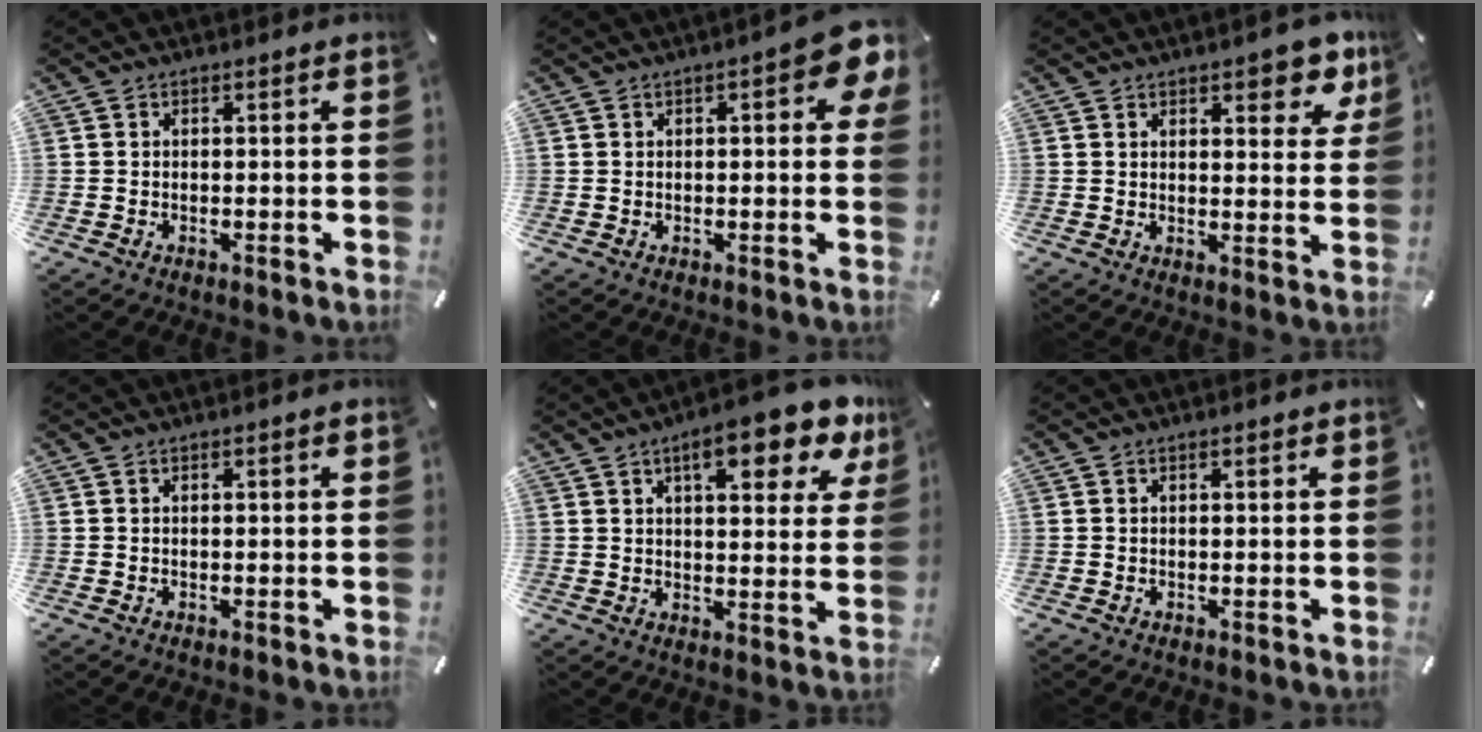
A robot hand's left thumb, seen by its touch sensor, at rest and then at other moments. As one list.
[{"total": 8.2, "force": [2.8, 3.0, 7.1], "torque": [-0.094, -0.007, 0.044]}, {"total": 7.9, "force": [5.3, 3.5, 4.8], "torque": [-0.048, -0.031, 0.085]}, {"total": 0.9, "force": [0.4, 0.2, 0.8], "torque": [-0.015, 0.001, 0.007]}, {"total": 13.5, "force": [8.1, 4.8, 9.7], "torque": [-0.134, -0.036, 0.130]}, {"total": 0.8, "force": [0.5, 0.2, 0.5], "torque": [-0.011, 0.001, 0.008]}]